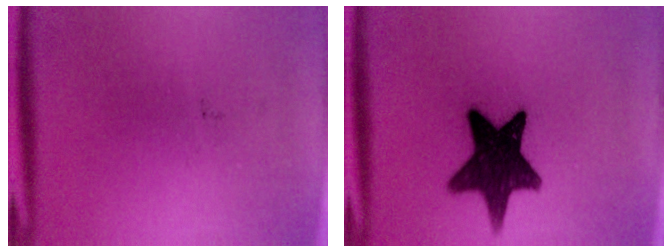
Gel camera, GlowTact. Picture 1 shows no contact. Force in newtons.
{"total": 14.8}